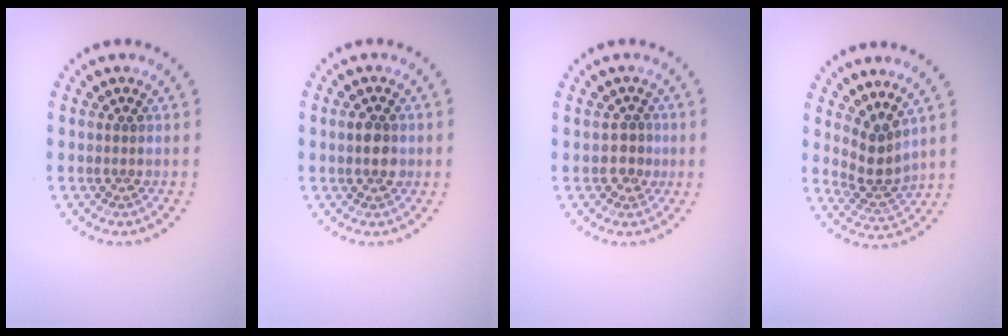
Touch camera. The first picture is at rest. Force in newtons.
{"total": 2.5, "press": 2.5, "slide": 0.1}
{"total": 1.6, "press": 1.5, "slide": 0.6}
{"total": 2.9, "press": 2.1, "slide": 2.0}